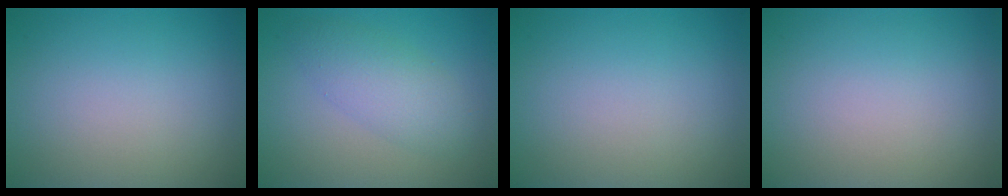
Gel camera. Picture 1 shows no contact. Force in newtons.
{"total": 3.6, "press": 3.6, "slide": 0.1}
{"total": 0.0}
{"total": 0.0}